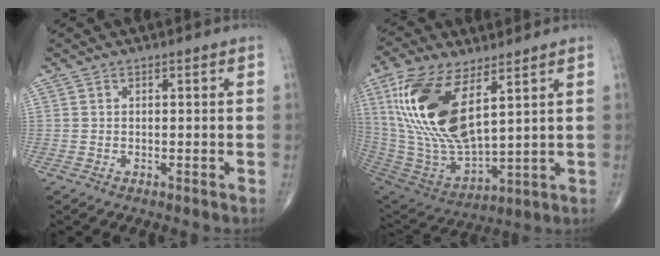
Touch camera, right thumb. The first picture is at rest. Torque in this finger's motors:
{"motor_torque": [0.35, 4.49, 2.02, 0.75, 0.26]}